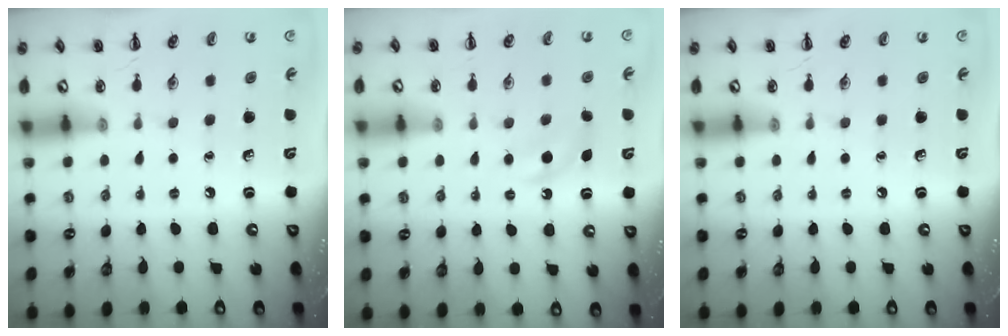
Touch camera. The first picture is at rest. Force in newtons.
{"total": 4.6, "press": 4.4, "slide": 1.4}
{"total": 0.0}